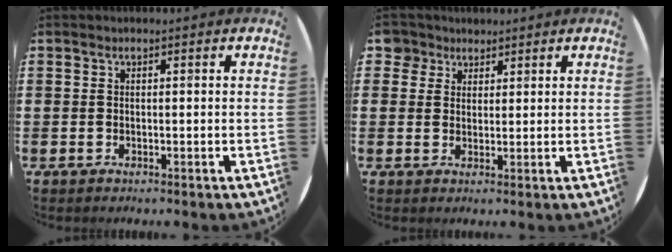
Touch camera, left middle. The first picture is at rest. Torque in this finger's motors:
{"motor_torque": [0.01, 0.01, -0.04, 0.00]}